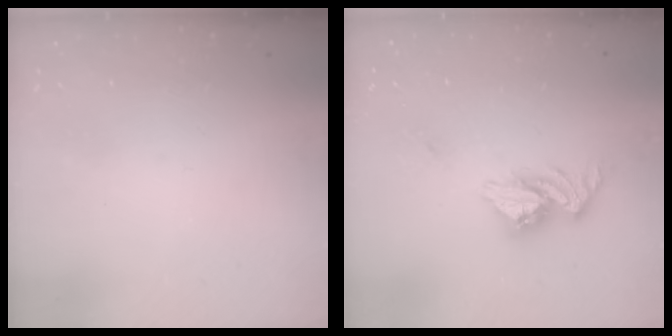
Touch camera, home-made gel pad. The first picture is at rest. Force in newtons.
{"total": 11.3, "press": 11.2, "slide": 1.2}